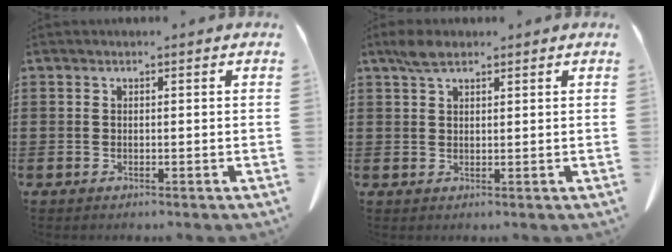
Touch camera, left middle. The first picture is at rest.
{"total": 3.1, "force": [2.2, 1.3, 1.9], "torque": [-0.043, 0.006, 0.040]}